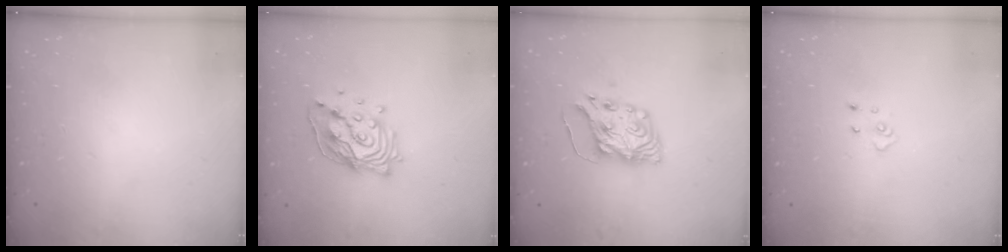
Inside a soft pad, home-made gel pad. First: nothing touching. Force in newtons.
{"total": 15.9, "press": 15.9, "slide": 1.5}
{"total": 8.4, "press": 8.3, "slide": 0.5}
{"total": 3.7, "press": 3.7, "slide": 0.3}